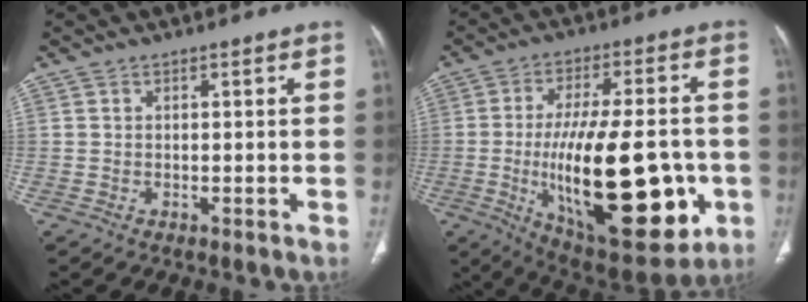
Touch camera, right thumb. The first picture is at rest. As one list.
[{"total": 28.1, "force": [-5.6, 11.6, 24.9], "torque": [-0.385, -0.007, -0.062]}]